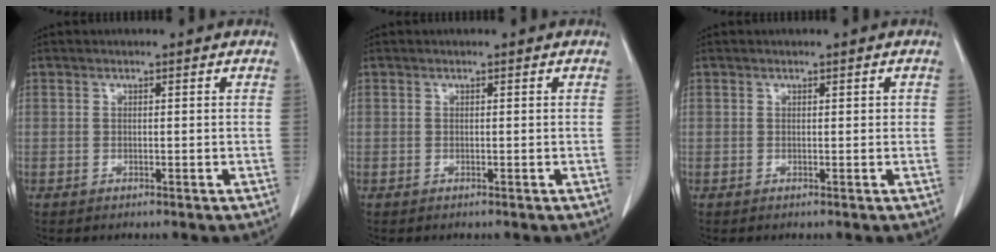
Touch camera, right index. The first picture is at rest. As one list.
[{"total": 0.0}, {"total": 0.7, "force": [0.2, 0.3, 0.5], "torque": [-0.005, 0.003, 0.004]}]